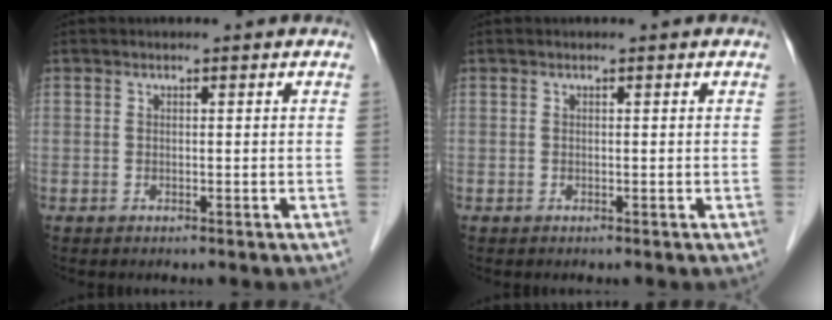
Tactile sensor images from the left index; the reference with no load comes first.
{"total": 0.0}